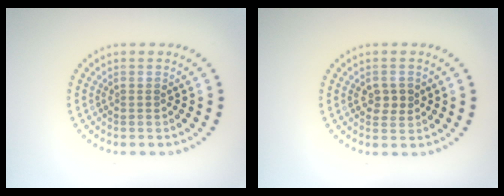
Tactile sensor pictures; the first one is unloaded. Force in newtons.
{"total": 1.9, "press": 1.9, "slide": 0.2}